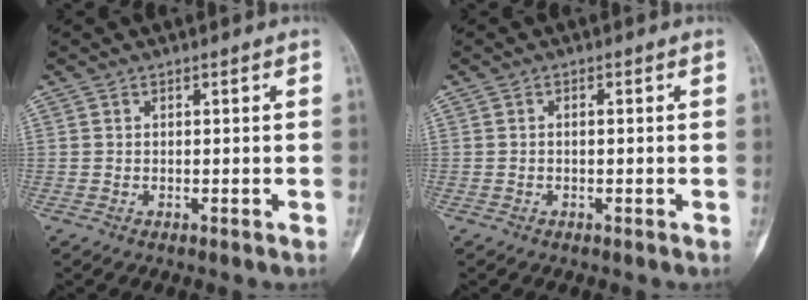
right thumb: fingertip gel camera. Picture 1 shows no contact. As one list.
[{"total": 0.5, "force": [0.0, 0.2, 0.5], "torque": [-0.011, 0.004, 0.000]}]